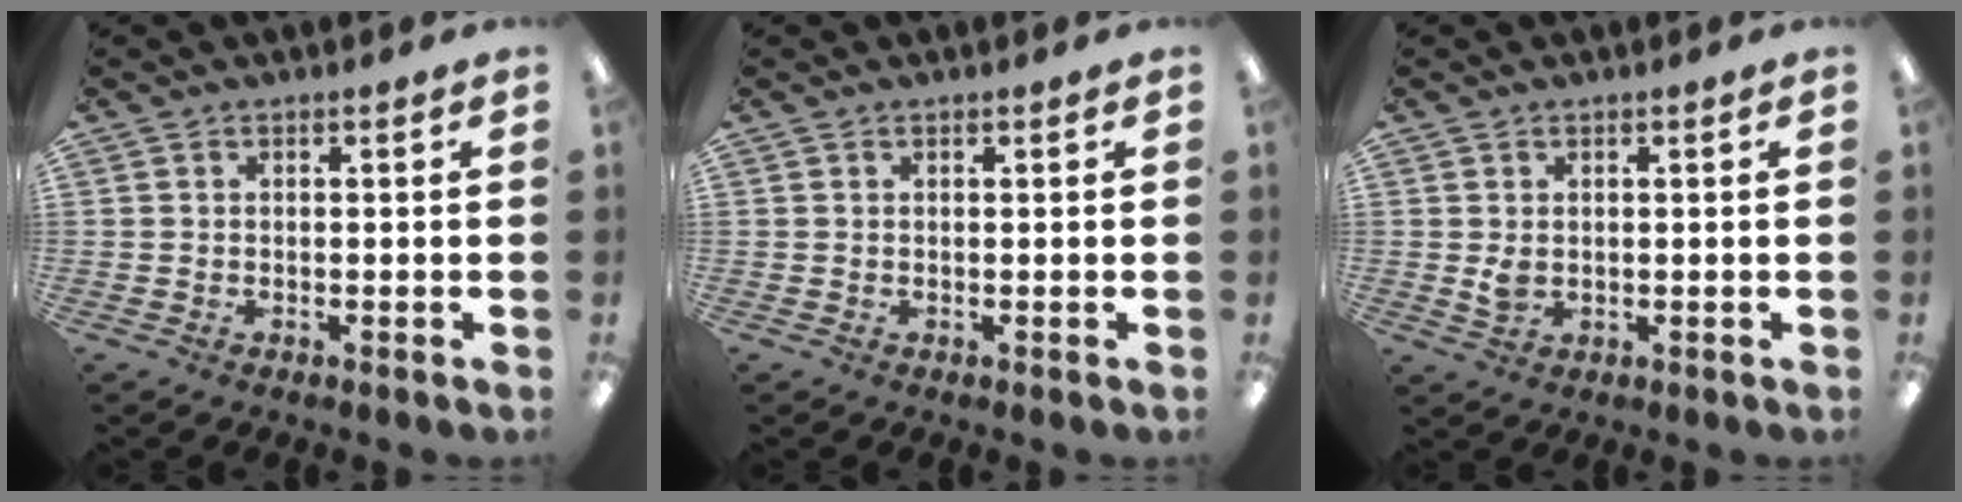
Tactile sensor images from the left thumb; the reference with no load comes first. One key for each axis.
{"total": 0.6, "fx": 0.4, "fy": 0.1, "fz": 0.4, "tx": -0.009, "ty": 0.002, "tz": 0.006}
{"total": 2.8, "fx": 0.5, "fy": 2.0, "fz": 1.9, "tx": -0.037, "ty": -0.001, "tz": 0.004}